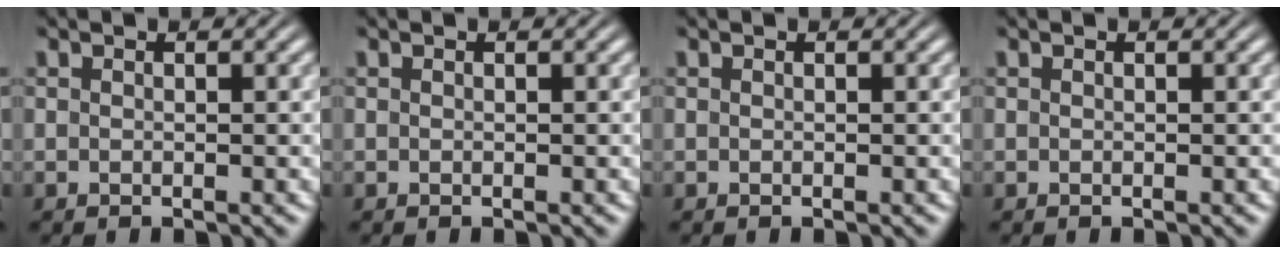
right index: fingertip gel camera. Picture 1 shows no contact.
{"total": 0.0}
{"total": 0.0}
{"total": 0.0}